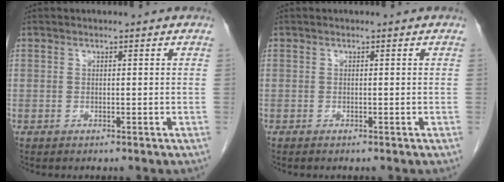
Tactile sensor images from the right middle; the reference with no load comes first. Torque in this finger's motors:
{"motor_torque": [-0.27, -0.03, -0.02, -0.01]}